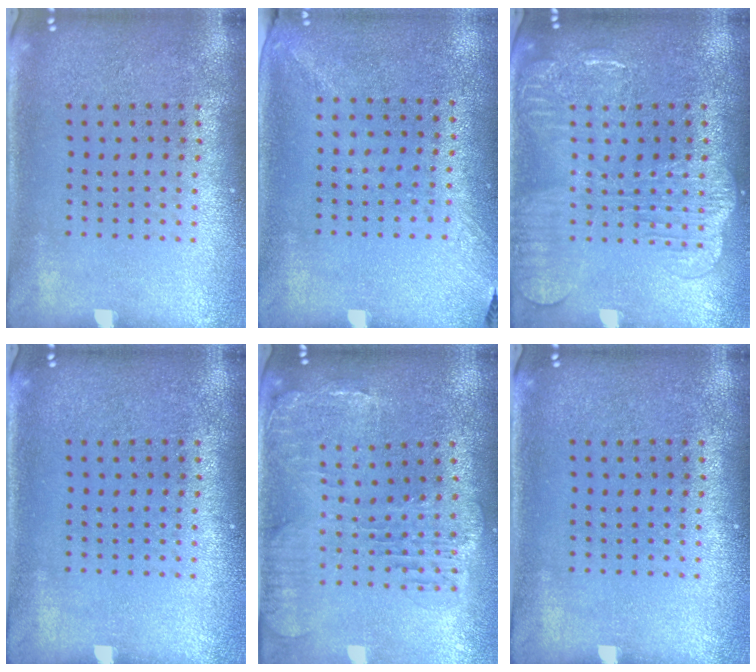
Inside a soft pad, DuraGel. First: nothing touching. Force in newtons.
{"total": 1.3, "press": 1.0, "slide": 0.8}
{"total": 2.2, "press": 2.1, "slide": 0.5}
{"total": 0.0}
{"total": 1.5, "press": 1.4, "slide": 0.4}
{"total": 0.0}